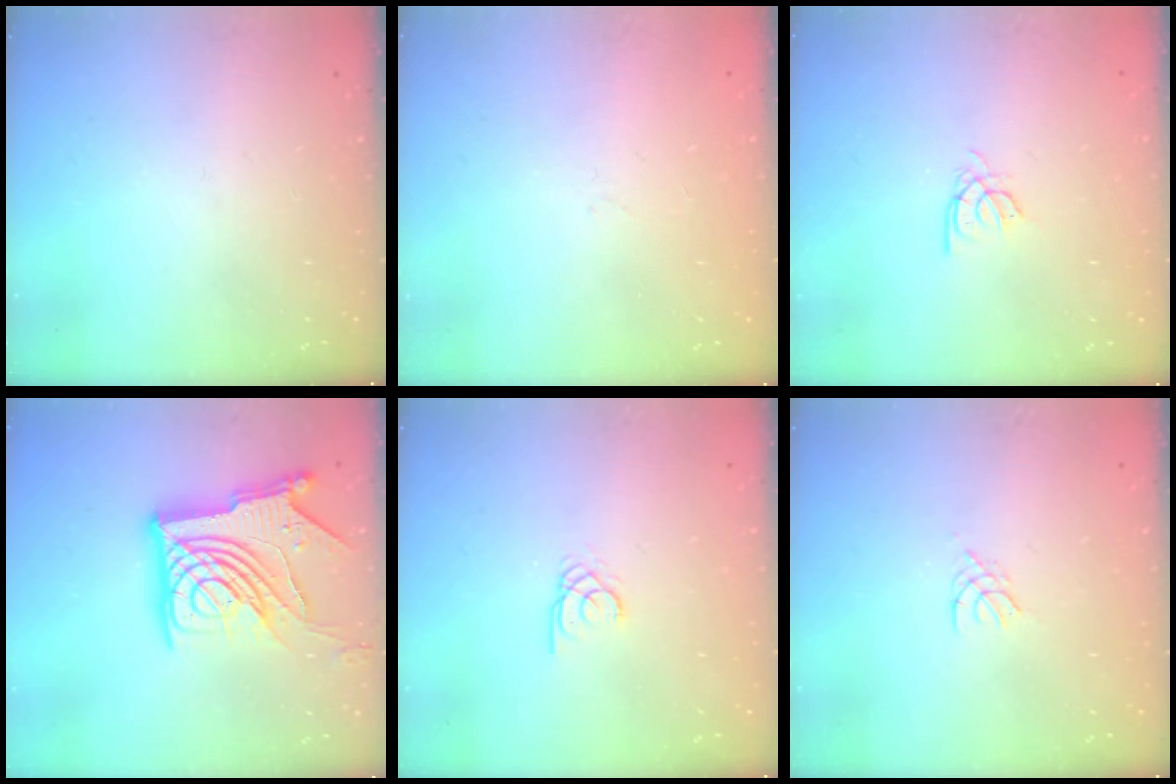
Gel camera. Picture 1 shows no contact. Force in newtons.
{"total": 0.9, "press": 0.9, "slide": 0.2}
{"total": 2.4, "press": 2.4, "slide": 0.4}
{"total": 21.1, "press": 21.0, "slide": 2.7}
{"total": 1.9, "press": 1.9, "slide": 0.0}
{"total": 2.0, "press": 1.9, "slide": 0.4}